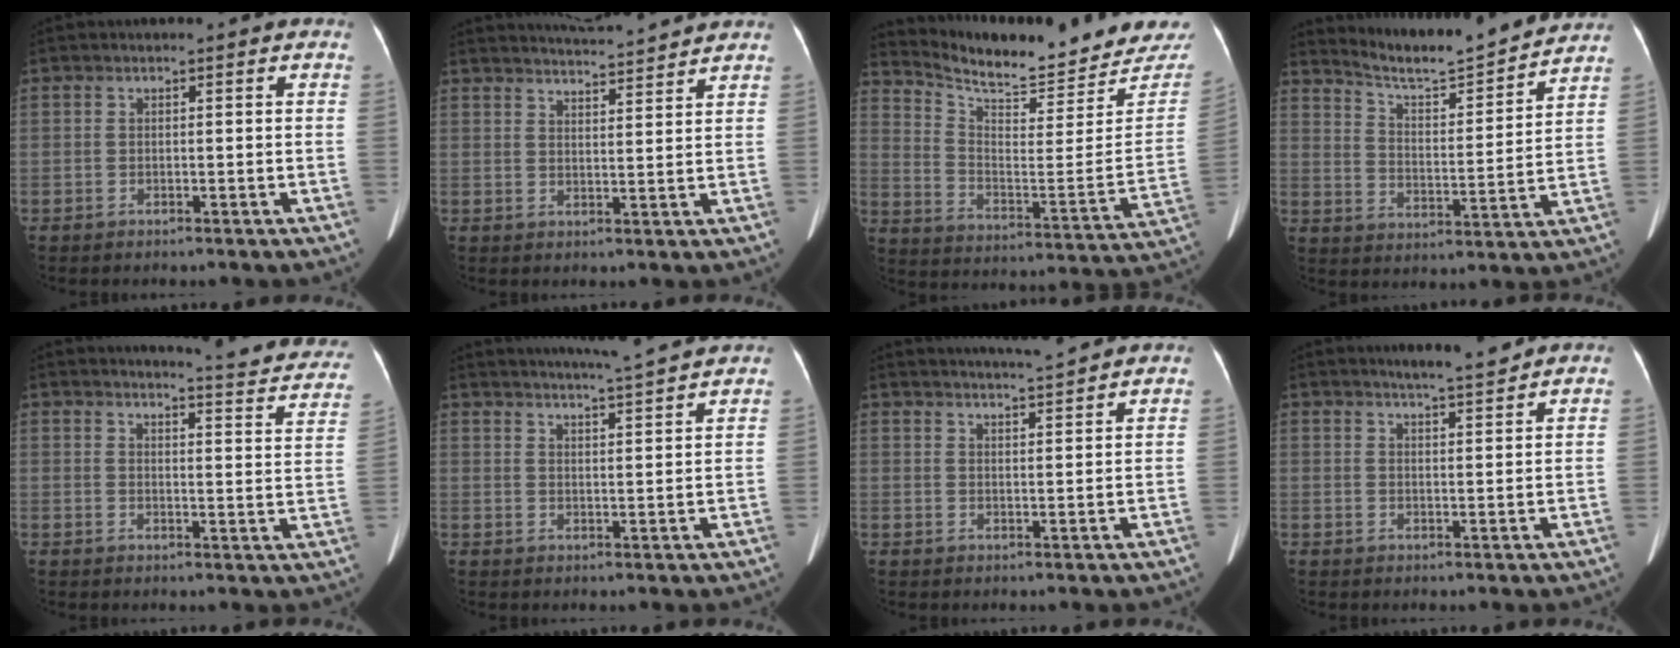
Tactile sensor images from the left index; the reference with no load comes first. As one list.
[{"total": 8.1, "force": [7.9, -0.1, 1.8], "torque": [-0.037, 0.013, 0.110]}, {"total": 21.3, "force": [20.3, 4.0, 5.0], "torque": [-0.080, -0.074, 0.275]}, {"total": 12.7, "force": [12.4, -0.2, 2.7], "torque": [-0.053, -0.003, 0.190]}, {"total": 14.1, "force": [13.5, 1.0, 3.9], "torque": [-0.030, -0.073, 0.129]}, {"total": 9.6, "force": [8.9, -1.0, 3.4], "torque": [-0.060, 0.008, 0.120]}, {"total": 6.7, "force": [6.3, -0.7, 2.0], "torque": [-0.038, 0.007, 0.092]}, {"total": 4.6, "force": [4.1, -0.1, 2.0], "torque": [-0.037, 0.001, 0.064]}]